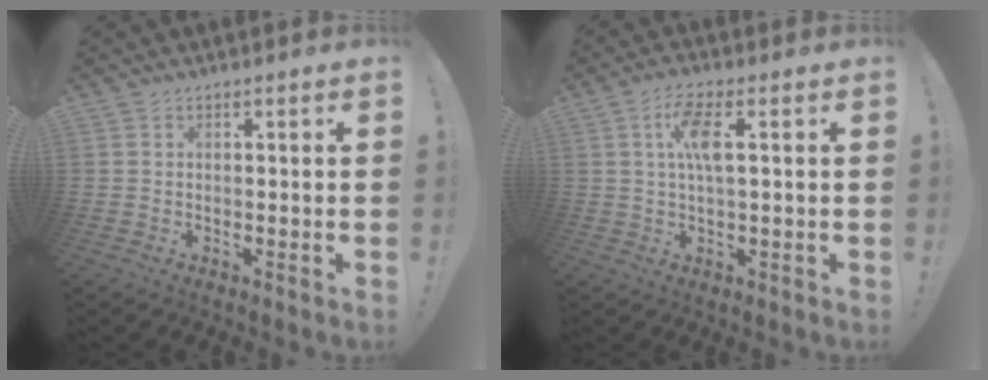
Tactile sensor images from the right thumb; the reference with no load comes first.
{"total": 8.1, "force": [2.0, 2.4, 7.5], "torque": [-0.131, 0.001, 0.031]}